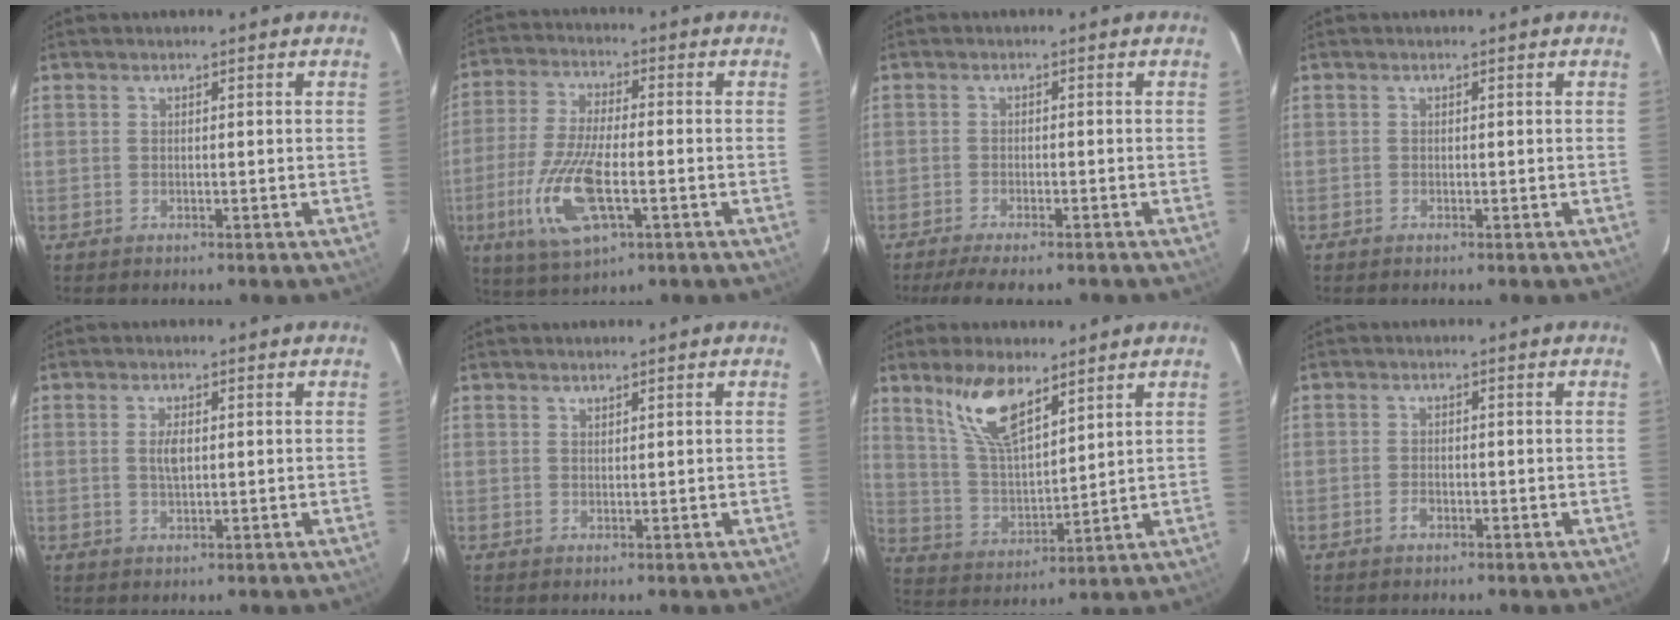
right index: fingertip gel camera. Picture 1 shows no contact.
{"total": 14.0, "force": [-4.6, 5.0, 12.3], "torque": [-0.268, -0.017, -0.085]}
{"total": 7.2, "force": [-6.0, 1.4, 3.9], "torque": [-0.089, -0.021, -0.097]}
{"total": 0.0}
{"total": 2.6, "force": [0.3, 1.1, 2.4], "torque": [-0.044, 0.001, 0.006]}
{"total": 0.7, "force": [0.6, 0.2, 0.1], "torque": [-0.002, 0.002, 0.013]}
{"total": 11.4, "force": [7.5, 4.0, 7.6], "torque": [-0.147, 0.007, 0.156]}
{"total": 2.0, "force": [-1.1, 1.2, 1.1], "torque": [-0.024, 0.000, -0.021]}